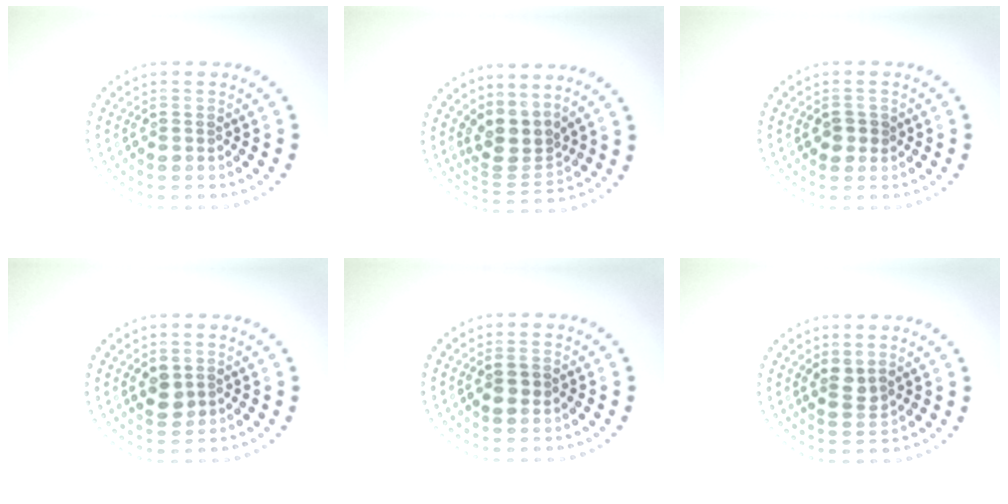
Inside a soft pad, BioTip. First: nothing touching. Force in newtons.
{"total": 3.0, "press": 2.2, "slide": 2.0}
{"total": 1.3, "press": 1.2, "slide": 0.5}
{"total": 1.6, "press": 1.6, "slide": 0.3}
{"total": 1.2, "press": 1.2, "slide": 0.3}
{"total": 1.7, "press": 1.3, "slide": 1.1}